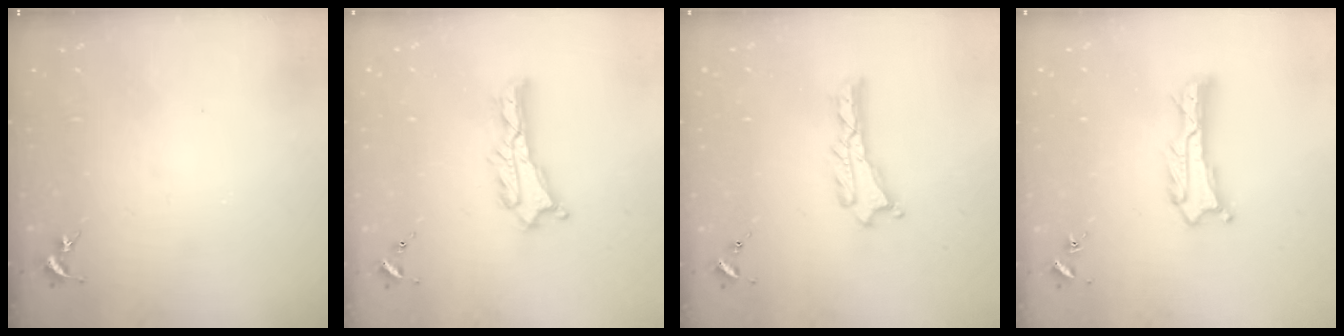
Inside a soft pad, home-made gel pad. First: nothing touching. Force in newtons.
{"total": 2.7, "press": 2.6, "slide": 0.3}
{"total": 0.7, "press": 0.6, "slide": 0.2}
{"total": 0.9, "press": 0.9, "slide": 0.1}